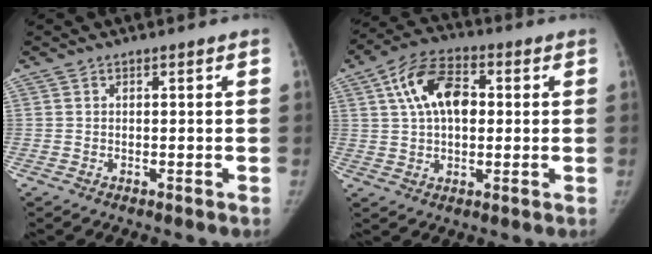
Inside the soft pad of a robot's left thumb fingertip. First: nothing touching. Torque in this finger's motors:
{"motor_torque": [0.32, 0.54, 0.38, 0.30, 0.21]}